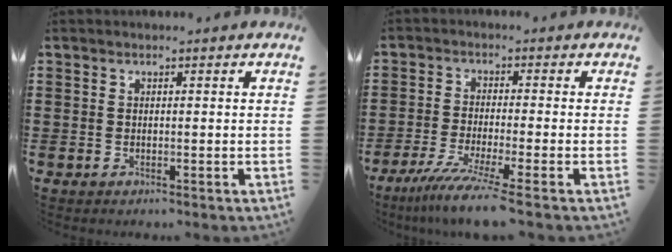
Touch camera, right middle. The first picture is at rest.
{"total": 5.9, "force": [-4.4, -0.7, 3.9], "torque": [-0.088, -0.028, -0.086]}